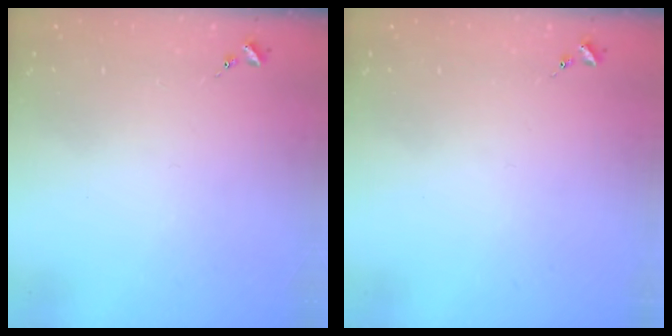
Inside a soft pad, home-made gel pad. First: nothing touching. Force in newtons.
{"total": 0.0}